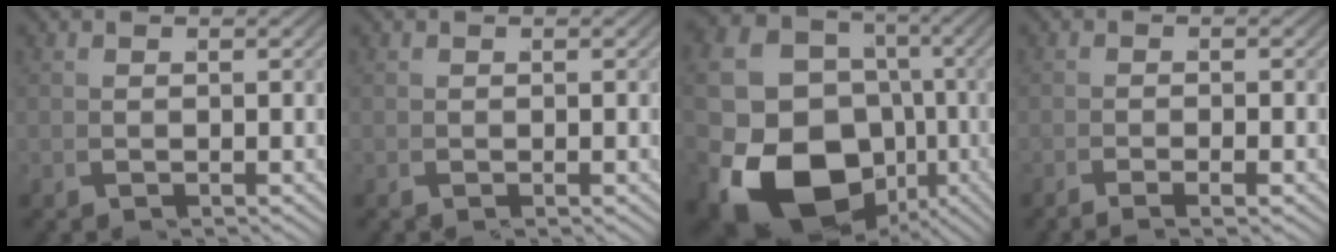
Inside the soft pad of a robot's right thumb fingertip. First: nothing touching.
{"total": 0.0}
{"total": 20.0, "force": [-3.9, 15.7, 11.8], "torque": [-0.251, -0.088, -0.034]}
{"total": 0.9, "force": [-0.6, -0.2, 0.7], "torque": [-0.004, 0.003, -0.015]}